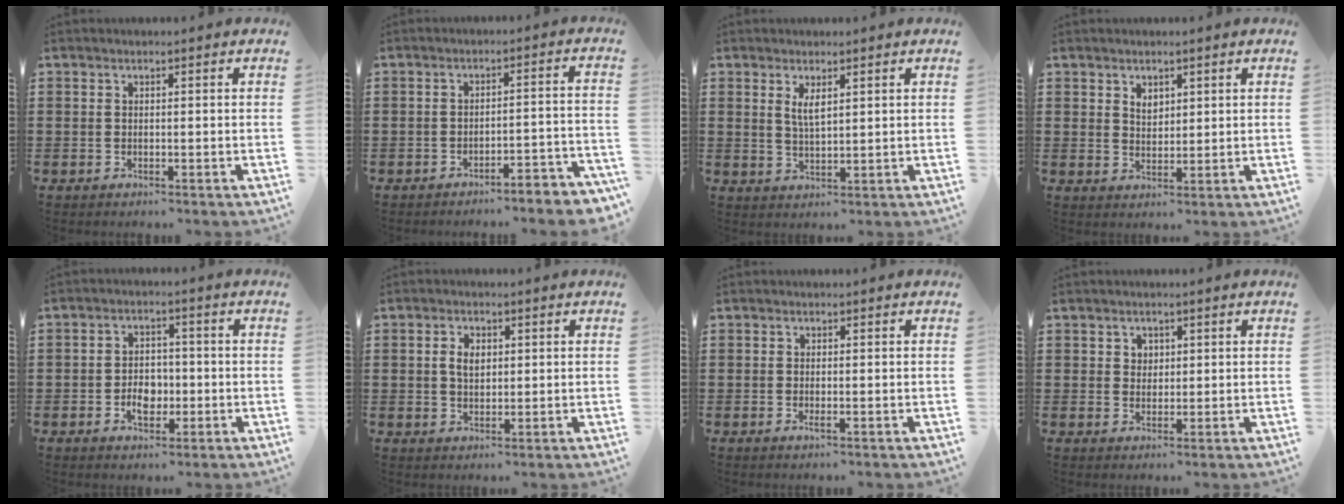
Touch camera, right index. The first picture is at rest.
{"total": 3.5, "force": [-3.3, -0.2, 1.0], "torque": [-0.021, -0.005, -0.070]}
{"total": 2.9, "force": [1.5, 0.9, 2.4], "torque": [-0.049, 0.003, 0.025]}
{"total": 2.2, "force": [1.6, 1.3, 0.7], "torque": [-0.017, 0.004, 0.030]}
{"total": 4.5, "force": [-1.3, 3.0, 3.0], "torque": [-0.042, -0.001, -0.026]}
{"total": 3.2, "force": [0.5, 2.0, 2.4], "torque": [-0.052, 0.011, 0.008]}
{"total": 0.9, "force": [-0.2, 0.2, 0.9], "torque": [-0.015, -0.004, -0.003]}
{"total": 1.8, "force": [1.0, 1.5, 0.2], "torque": [-0.010, 0.008, 0.018]}